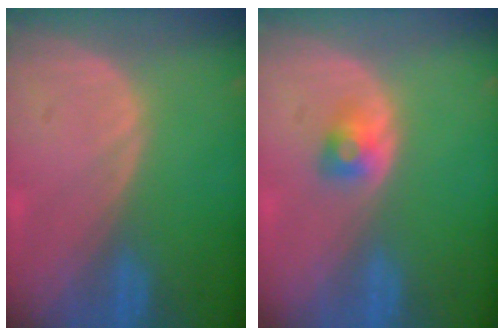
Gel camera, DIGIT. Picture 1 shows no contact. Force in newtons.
{"total": 2.4, "press": 2.3, "slide": 0.8}